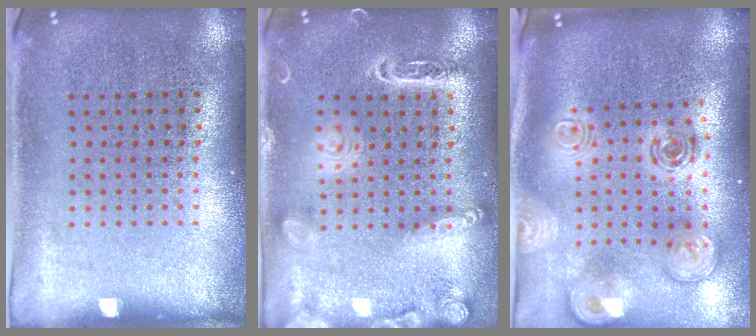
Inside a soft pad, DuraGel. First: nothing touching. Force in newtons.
{"total": 1.9, "press": 1.9, "slide": 0.1}
{"total": 2.6, "press": 1.9, "slide": 1.8}